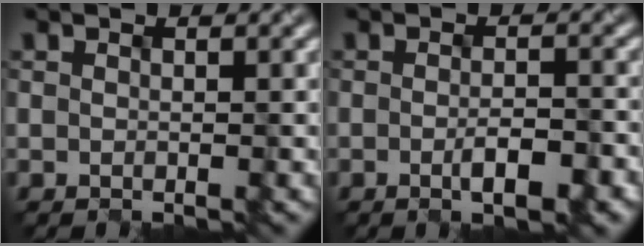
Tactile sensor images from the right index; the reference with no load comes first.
{"total": 3.3, "force": [-1.4, 0.9, 2.8], "torque": [-0.048, -0.007, -0.020]}